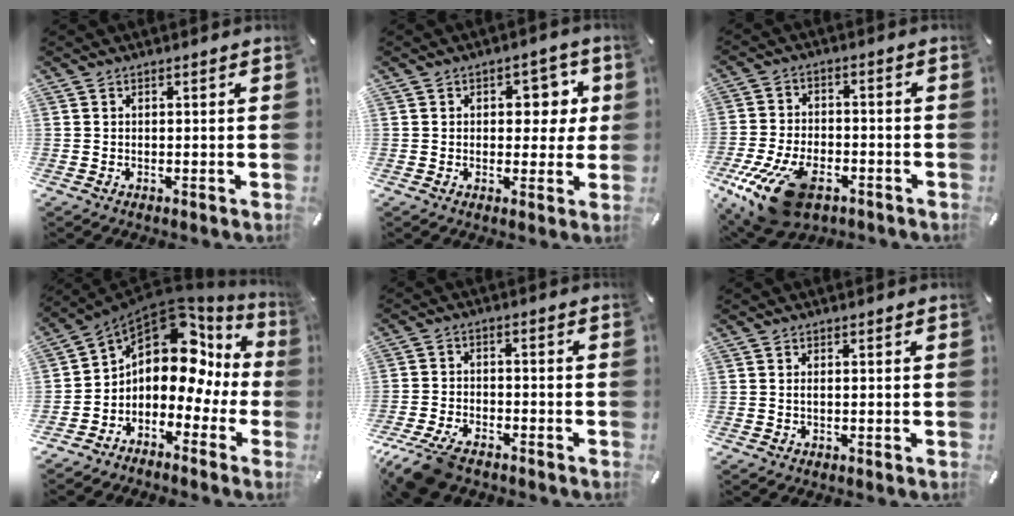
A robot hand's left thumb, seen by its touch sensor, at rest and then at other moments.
{"total": 7.2, "force": [1.7, 5.2, 4.7], "torque": [-0.047, -0.003, 0.020]}
{"total": 16.7, "force": [-9.1, 8.9, 10.9], "torque": [-0.219, 0.041, -0.151]}
{"total": 11.5, "force": [4.7, 7.6, 7.2], "torque": [-0.120, -0.047, 0.075]}
{"total": 8.3, "force": [-6.3, 3.6, 4.1], "torque": [-0.092, 0.023, -0.120]}
{"total": 0.8, "force": [0.0, 0.1, 0.8], "torque": [-0.016, -0.001, 0.000]}